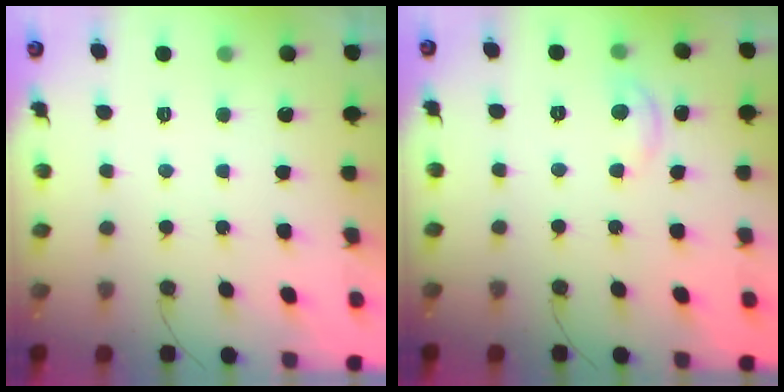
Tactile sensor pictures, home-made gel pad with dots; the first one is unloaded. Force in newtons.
{"total": 3.7, "press": 3.7, "slide": 0.3}